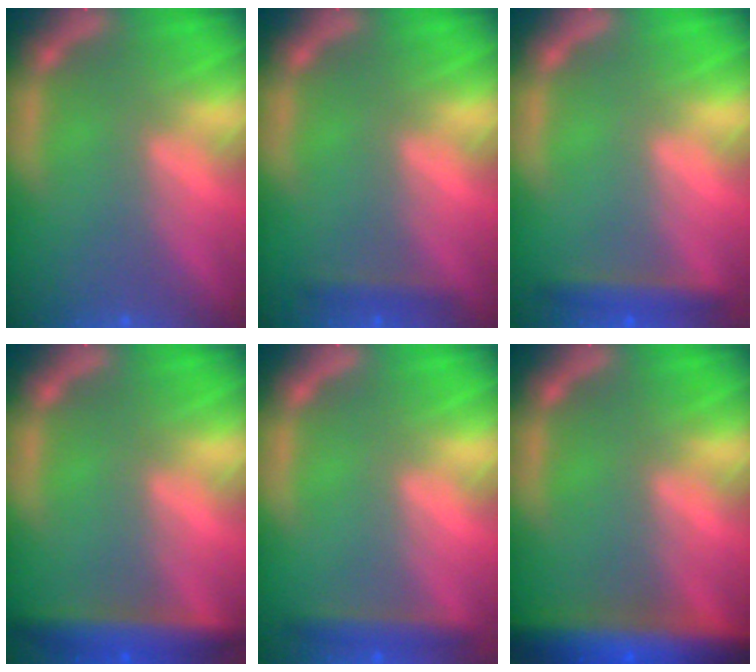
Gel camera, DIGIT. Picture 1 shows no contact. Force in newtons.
{"total": 1.4}
{"total": 2.4}
{"total": 4.5}
{"total": 2.4}
{"total": 9.0}